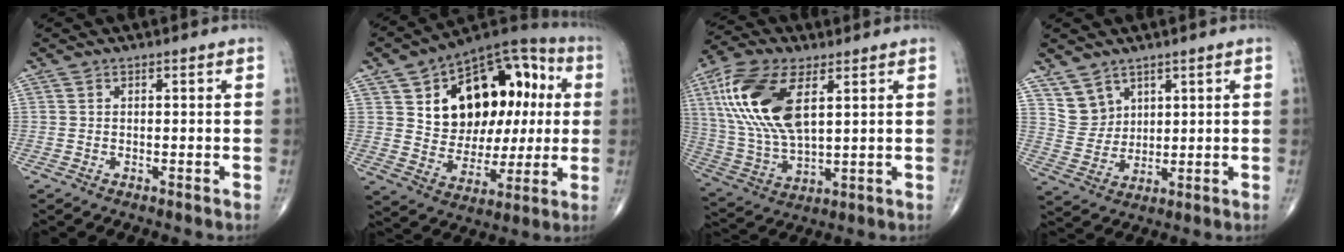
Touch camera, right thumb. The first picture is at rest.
{"total": 23.4, "force": [5.1, 15.5, 16.8], "torque": [-0.194, 0.019, 0.085]}
{"total": 18.4, "force": [5.9, 8.6, 15.2], "torque": [-0.320, -0.011, 0.115]}
{"total": 5.7, "force": [4.0, 4.1, 0.7], "torque": [0.014, -0.037, 0.086]}